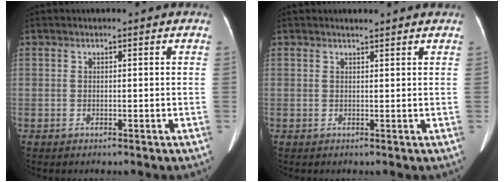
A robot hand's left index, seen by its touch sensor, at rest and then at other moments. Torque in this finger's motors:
{"motor_torque": [0.04, -0.12, 0.03, -0.01]}